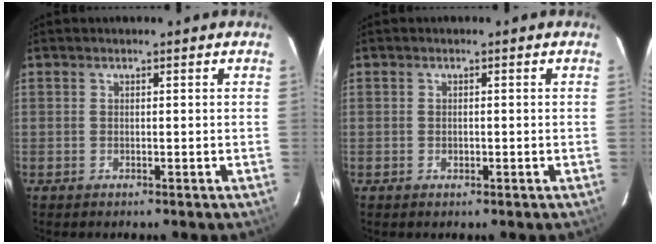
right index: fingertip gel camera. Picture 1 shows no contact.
{"total": 0.8, "force": [-0.2, 0.5, 0.5], "torque": [-0.008, 0.002, -0.003]}